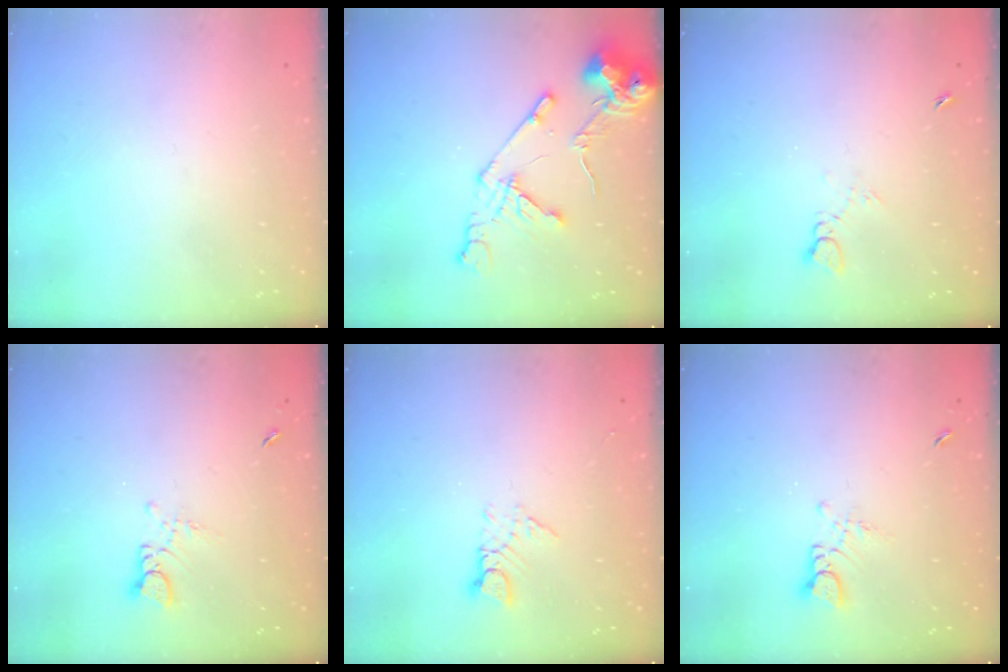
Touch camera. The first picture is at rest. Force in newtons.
{"total": 13.1, "press": 13.0, "slide": 1.5}
{"total": 3.0, "press": 2.9, "slide": 0.4}
{"total": 3.1, "press": 3.1, "slide": 0.2}
{"total": 3.2, "press": 3.2, "slide": 0.2}
{"total": 2.9, "press": 2.9, "slide": 0.2}